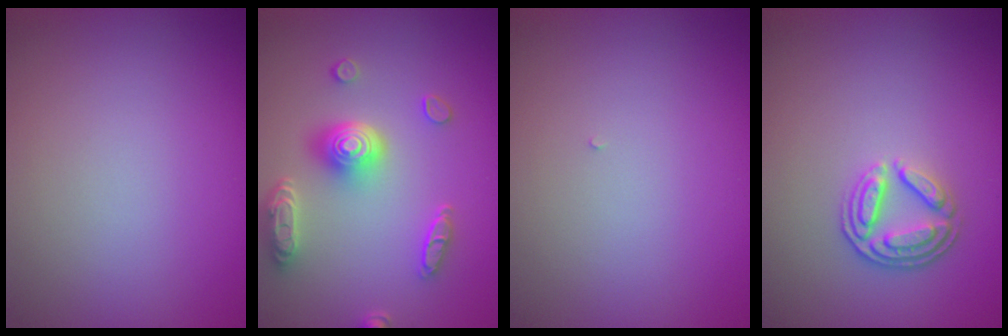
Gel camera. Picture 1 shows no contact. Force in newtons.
{"total": 4.9, "press": 3.9, "slide": 2.9}
{"total": 0.0}
{"total": 2.9, "press": 2.5, "slide": 1.6}